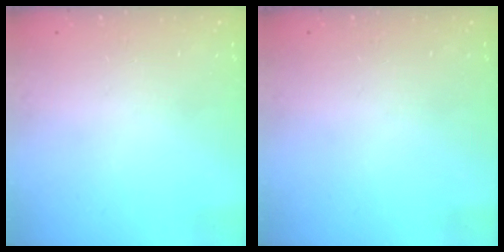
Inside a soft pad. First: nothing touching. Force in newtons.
{"total": 0.0}